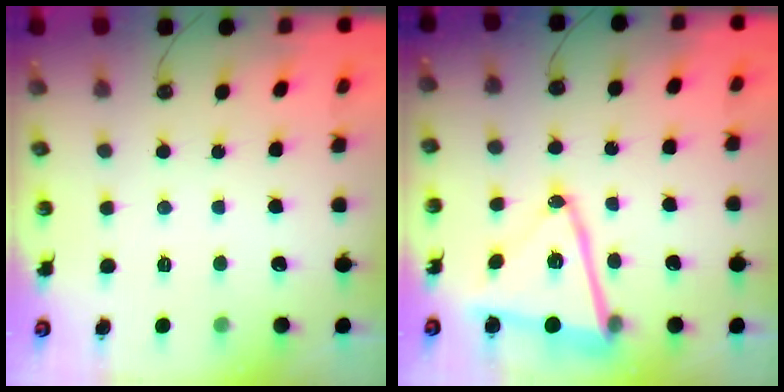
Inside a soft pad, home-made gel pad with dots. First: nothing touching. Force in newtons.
{"total": 14.5, "press": 14.4, "slide": 2.0}